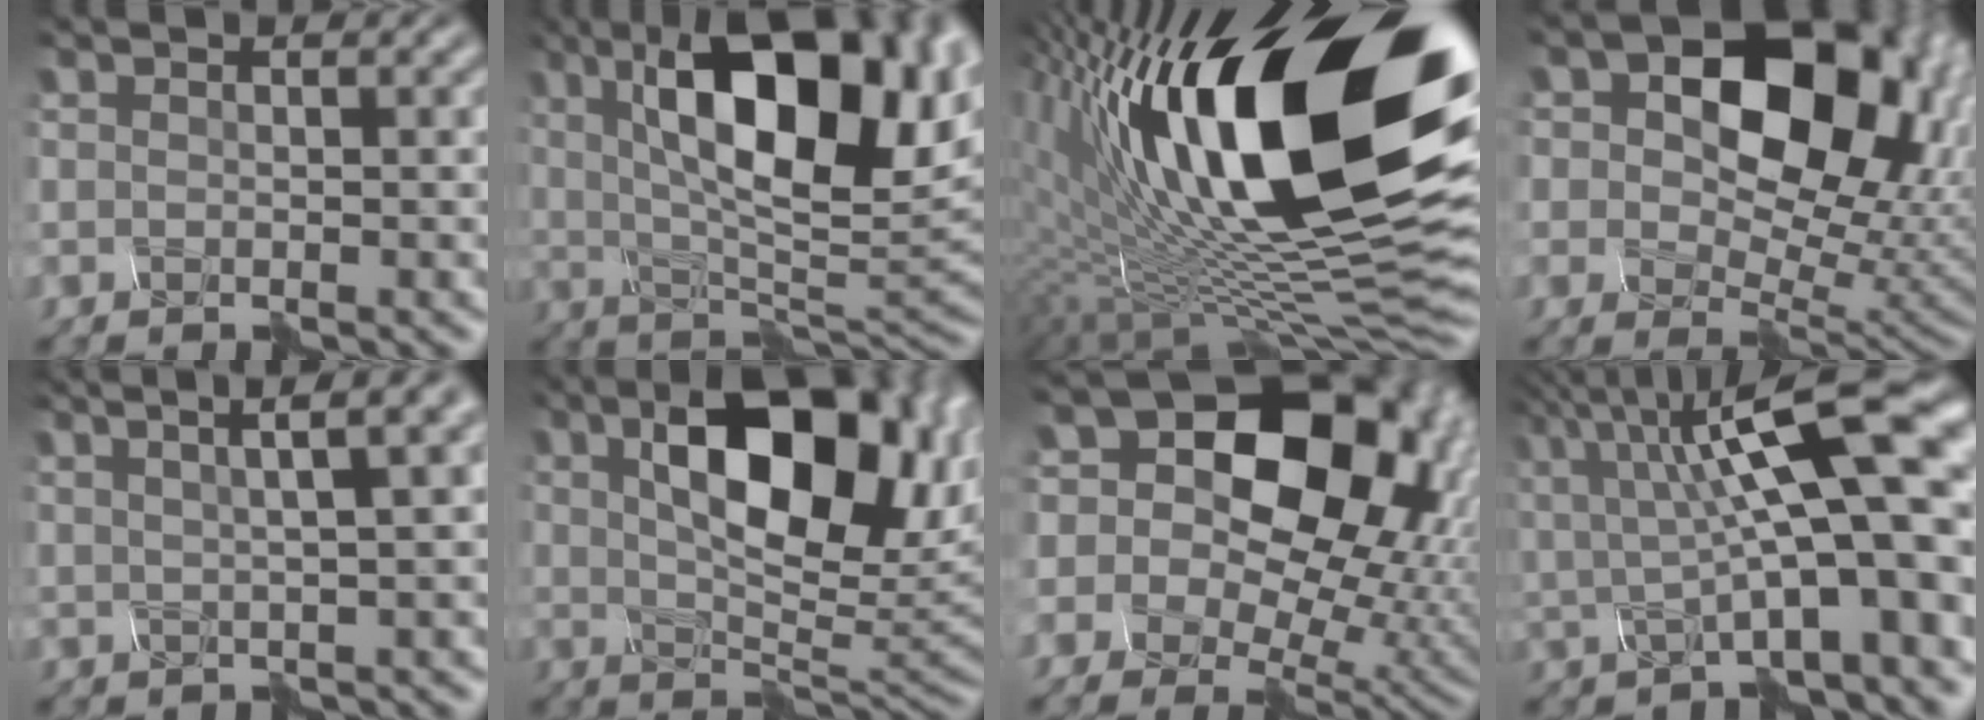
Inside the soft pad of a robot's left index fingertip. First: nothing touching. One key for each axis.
{"total": 15.1, "fx": 4.6, "fy": 5.8, "fz": 13.2, "tx": -0.206, "ty": 0.012, "tz": 0.079}
{"total": 19.3, "fx": 6.1, "fy": 7.6, "fz": 16.7, "tx": -0.273, "ty": 0.025, "tz": 0.115}
{"total": 12.4, "fx": 2.6, "fy": 8.3, "fz": 8.9, "tx": -0.126, "ty": 0.001, "tz": 0.059}
{"total": 7.5, "fx": 3.9, "fy": 2.2, "fz": 6.0, "tx": -0.061, "ty": 0.048, "tz": 0.033}
{"total": 12.6, "fx": 3.6, "fy": 5.9, "fz": 10.6, "tx": -0.154, "ty": 0.011, "tz": 0.066}
{"total": 18.6, "fx": 5.8, "fy": 13.3, "fz": 11.6, "tx": -0.189, "ty": 0.046, "tz": 0.105}
{"total": 11.7, "fx": 1.8, "fy": 4.2, "fz": 10.7, "tx": -0.181, "ty": 0.017, "tz": 0.040}